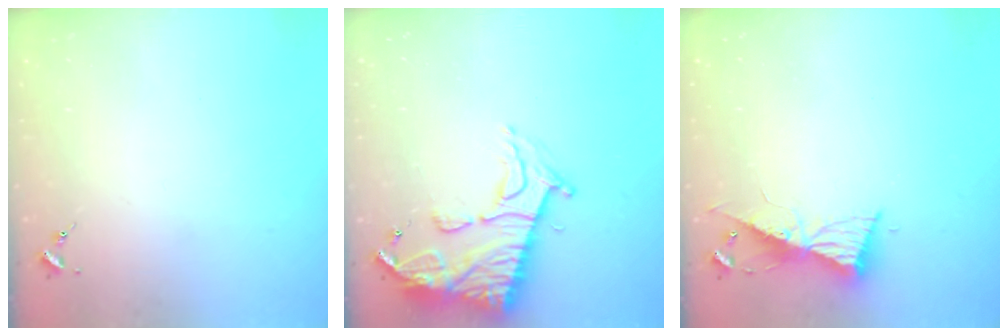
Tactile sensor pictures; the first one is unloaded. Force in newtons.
{"total": 14.4, "press": 14.3, "slide": 1.6}
{"total": 9.2, "press": 9.2, "slide": 0.8}